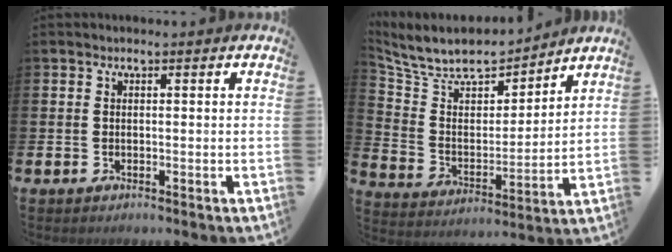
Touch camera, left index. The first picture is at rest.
{"total": 9.0, "force": [8.4, 2.7, 1.9], "torque": [-0.083, -0.061, 0.148]}